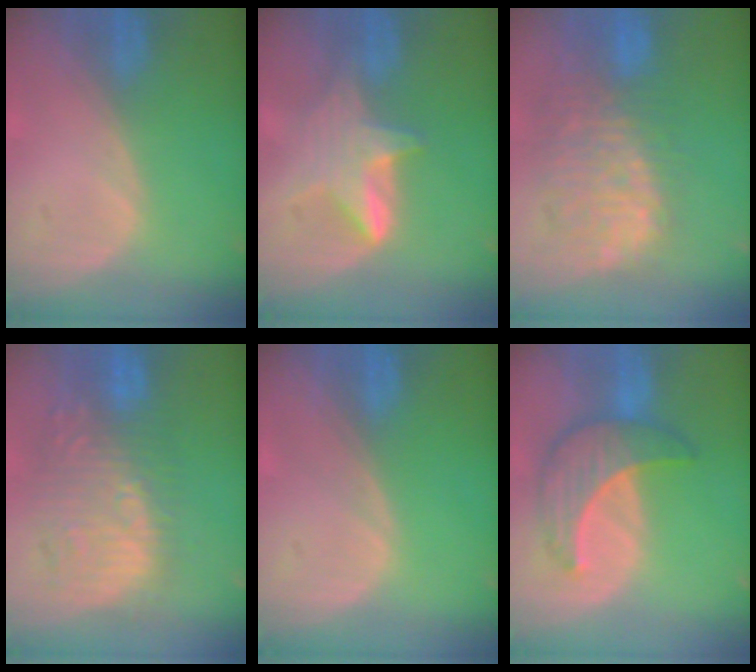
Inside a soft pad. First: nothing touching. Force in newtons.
{"total": 6.1, "press": 5.7, "slide": 2.0}
{"total": 11.0, "press": 10.2, "slide": 4.1}
{"total": 10.7, "press": 10.4, "slide": 2.4}
{"total": 0.0}
{"total": 7.7, "press": 7.7, "slide": 0.4}